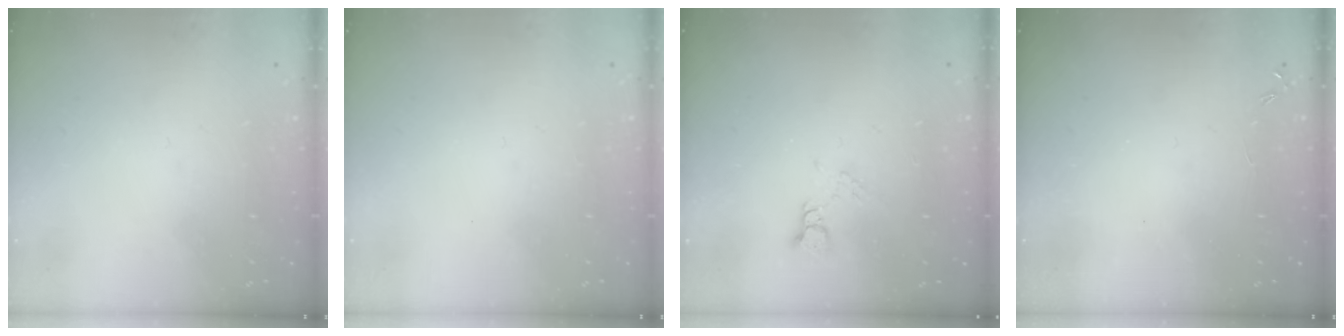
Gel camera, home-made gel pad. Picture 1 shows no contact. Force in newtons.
{"total": 0.0}
{"total": 2.5, "press": 2.5, "slide": 0.3}
{"total": 0.0}